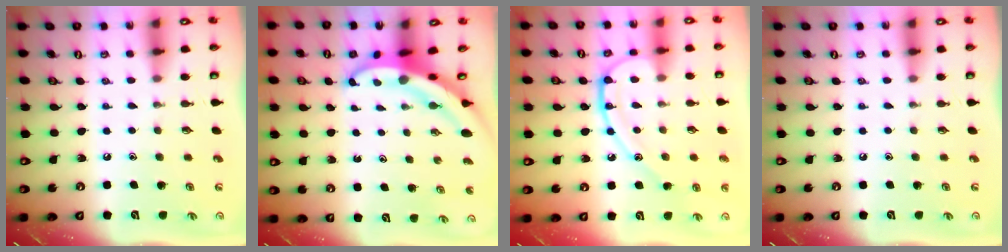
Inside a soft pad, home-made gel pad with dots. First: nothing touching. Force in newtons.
{"total": 4.6, "press": 4.6, "slide": 0.6}
{"total": 12.6, "press": 12.6, "slide": 0.5}
{"total": 0.0}